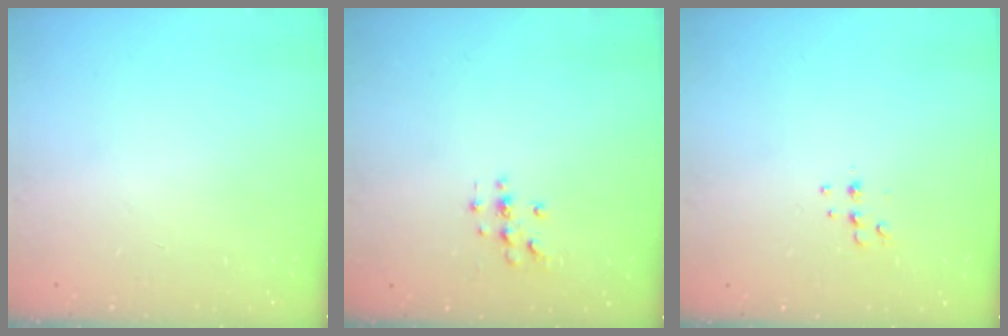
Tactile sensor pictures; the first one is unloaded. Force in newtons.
{"total": 2.0, "press": 2.0, "slide": 0.2}
{"total": 5.3, "press": 5.2, "slide": 0.8}